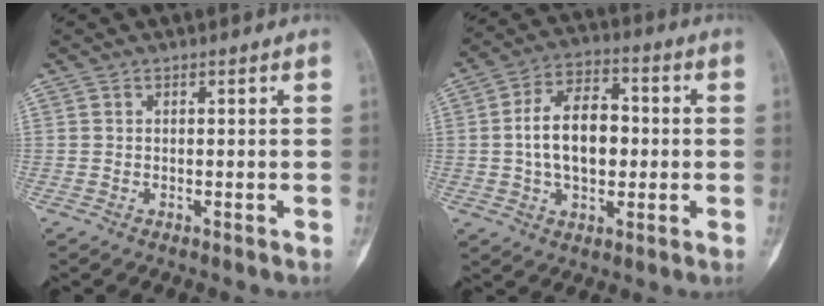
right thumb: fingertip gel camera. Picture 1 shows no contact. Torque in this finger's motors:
{"motor_torque": [1.72, 1.68, 0.68, -0.50, 0.39]}